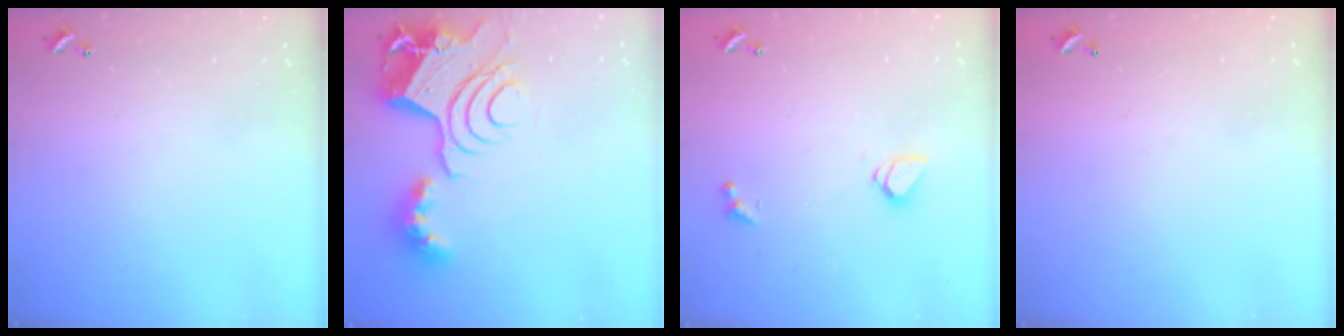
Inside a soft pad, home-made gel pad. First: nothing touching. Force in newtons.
{"total": 14.6, "press": 14.5, "slide": 1.8}
{"total": 1.6, "press": 1.6, "slide": 0.5}
{"total": 2.8, "press": 2.8, "slide": 0.1}